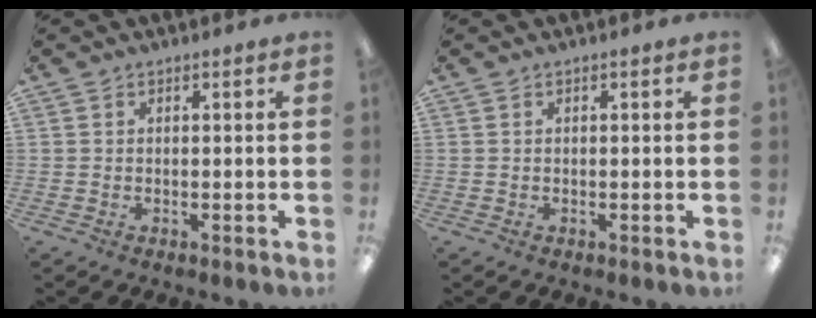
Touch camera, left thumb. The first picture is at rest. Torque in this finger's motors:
{"motor_torque": [0.00, 0.00, 0.00, 0.00, 0.00]}